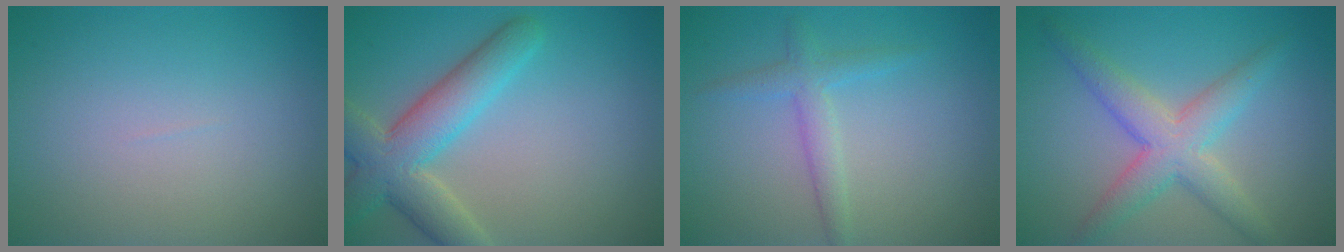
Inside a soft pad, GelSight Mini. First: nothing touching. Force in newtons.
{"total": 6.3, "press": 6.3, "slide": 0.5}
{"total": 2.3, "press": 2.3, "slide": 0.1}
{"total": 4.7, "press": 4.7, "slide": 0.1}